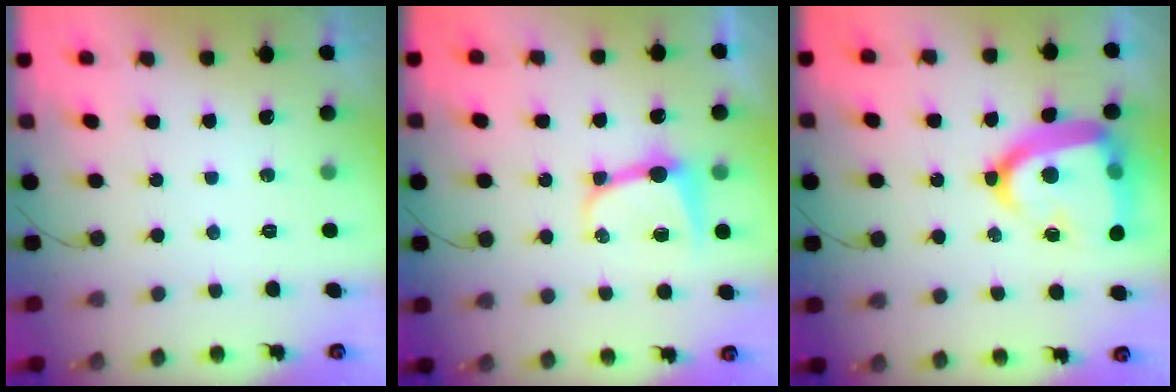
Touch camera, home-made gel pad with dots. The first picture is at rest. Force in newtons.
{"total": 8.6, "press": 8.6, "slide": 1.0}
{"total": 21.8, "press": 21.7, "slide": 2.0}